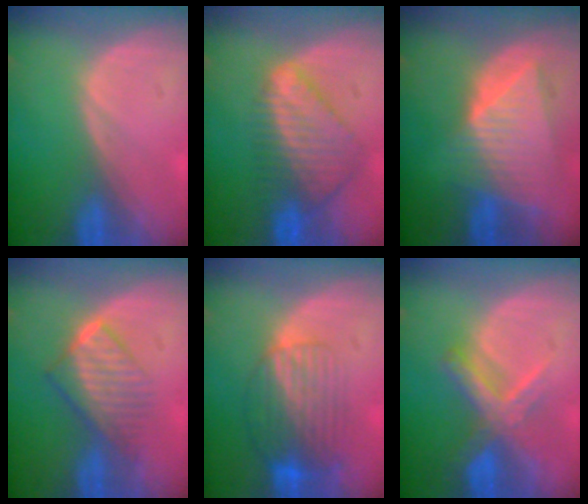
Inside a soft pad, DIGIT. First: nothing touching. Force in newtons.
{"total": 8.5, "press": 7.5, "slide": 4.1}
{"total": 9.1, "press": 8.0, "slide": 4.3}
{"total": 6.6, "press": 6.0, "slide": 2.9}
{"total": 8.4, "press": 7.1, "slide": 4.5}
{"total": 6.6, "press": 6.2, "slide": 2.3}